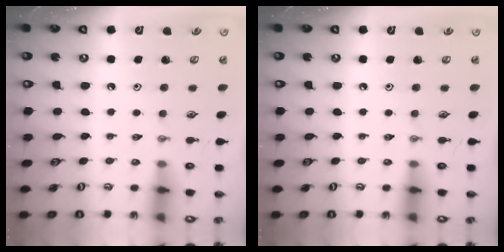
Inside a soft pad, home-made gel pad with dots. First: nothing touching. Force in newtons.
{"total": 0.0}